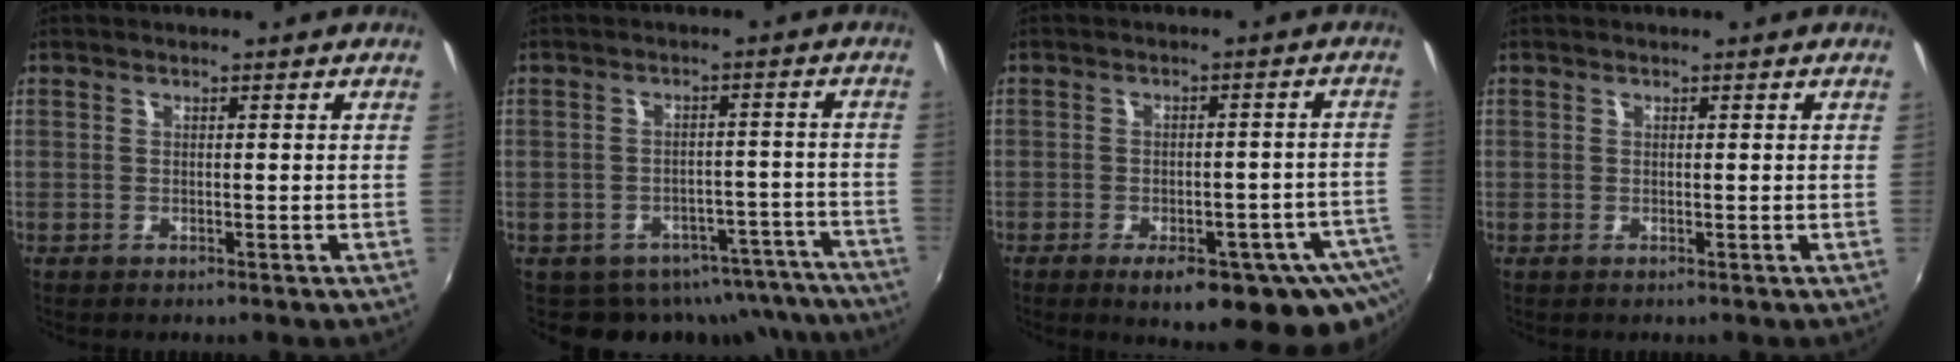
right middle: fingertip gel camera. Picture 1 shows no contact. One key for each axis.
{"total": 13.7, "fx": -11.3, "fy": 7.4, "fz": 2.1, "tx": -0.024, "ty": 0.052, "tz": -0.114}
{"total": 18.2, "fx": -11.5, "fy": 6.9, "fz": 12.3, "tx": -0.156, "ty": -0.028, "tz": -0.134}
{"total": 0.6, "fx": -0.1, "fy": 0.6, "fz": -0.1, "tx": 0.001, "ty": 0.002, "tz": -0.001}